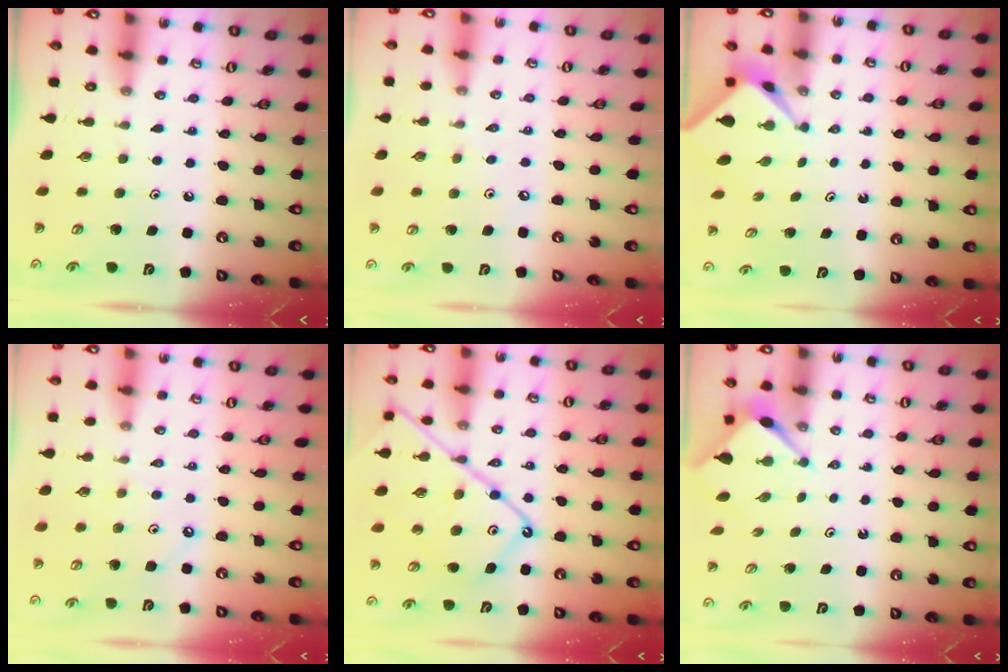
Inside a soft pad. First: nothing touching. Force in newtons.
{"total": 4.0, "press": 3.9, "slide": 0.6}
{"total": 3.8, "press": 3.8, "slide": 0.1}
{"total": 1.0, "press": 0.9, "slide": 0.3}
{"total": 17.1, "press": 17.1, "slide": 1.5}
{"total": 2.9, "press": 2.9, "slide": 0.3}